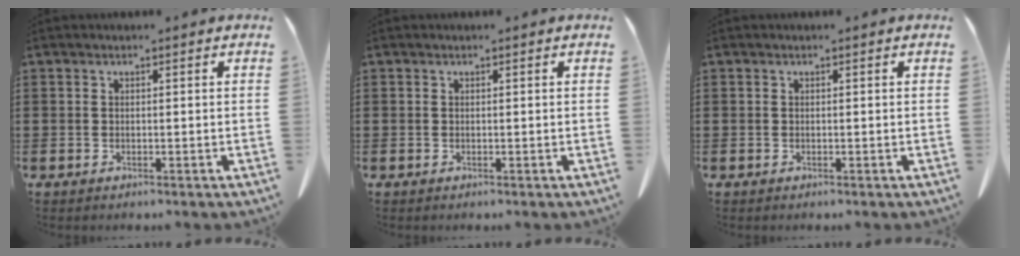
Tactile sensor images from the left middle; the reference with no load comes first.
{"total": 0.0}
{"total": 0.0}